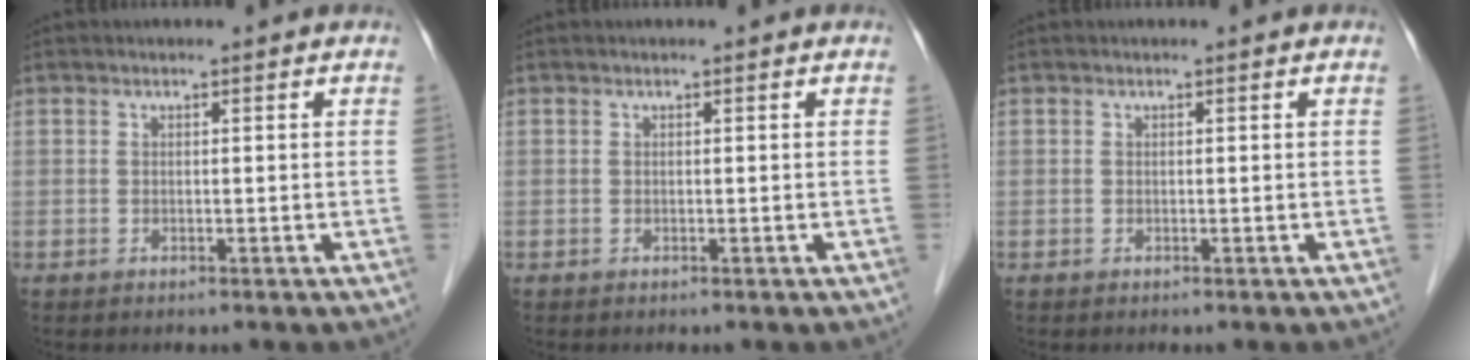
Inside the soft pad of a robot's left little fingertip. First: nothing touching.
{"total": 0.0}
{"total": 0.0}